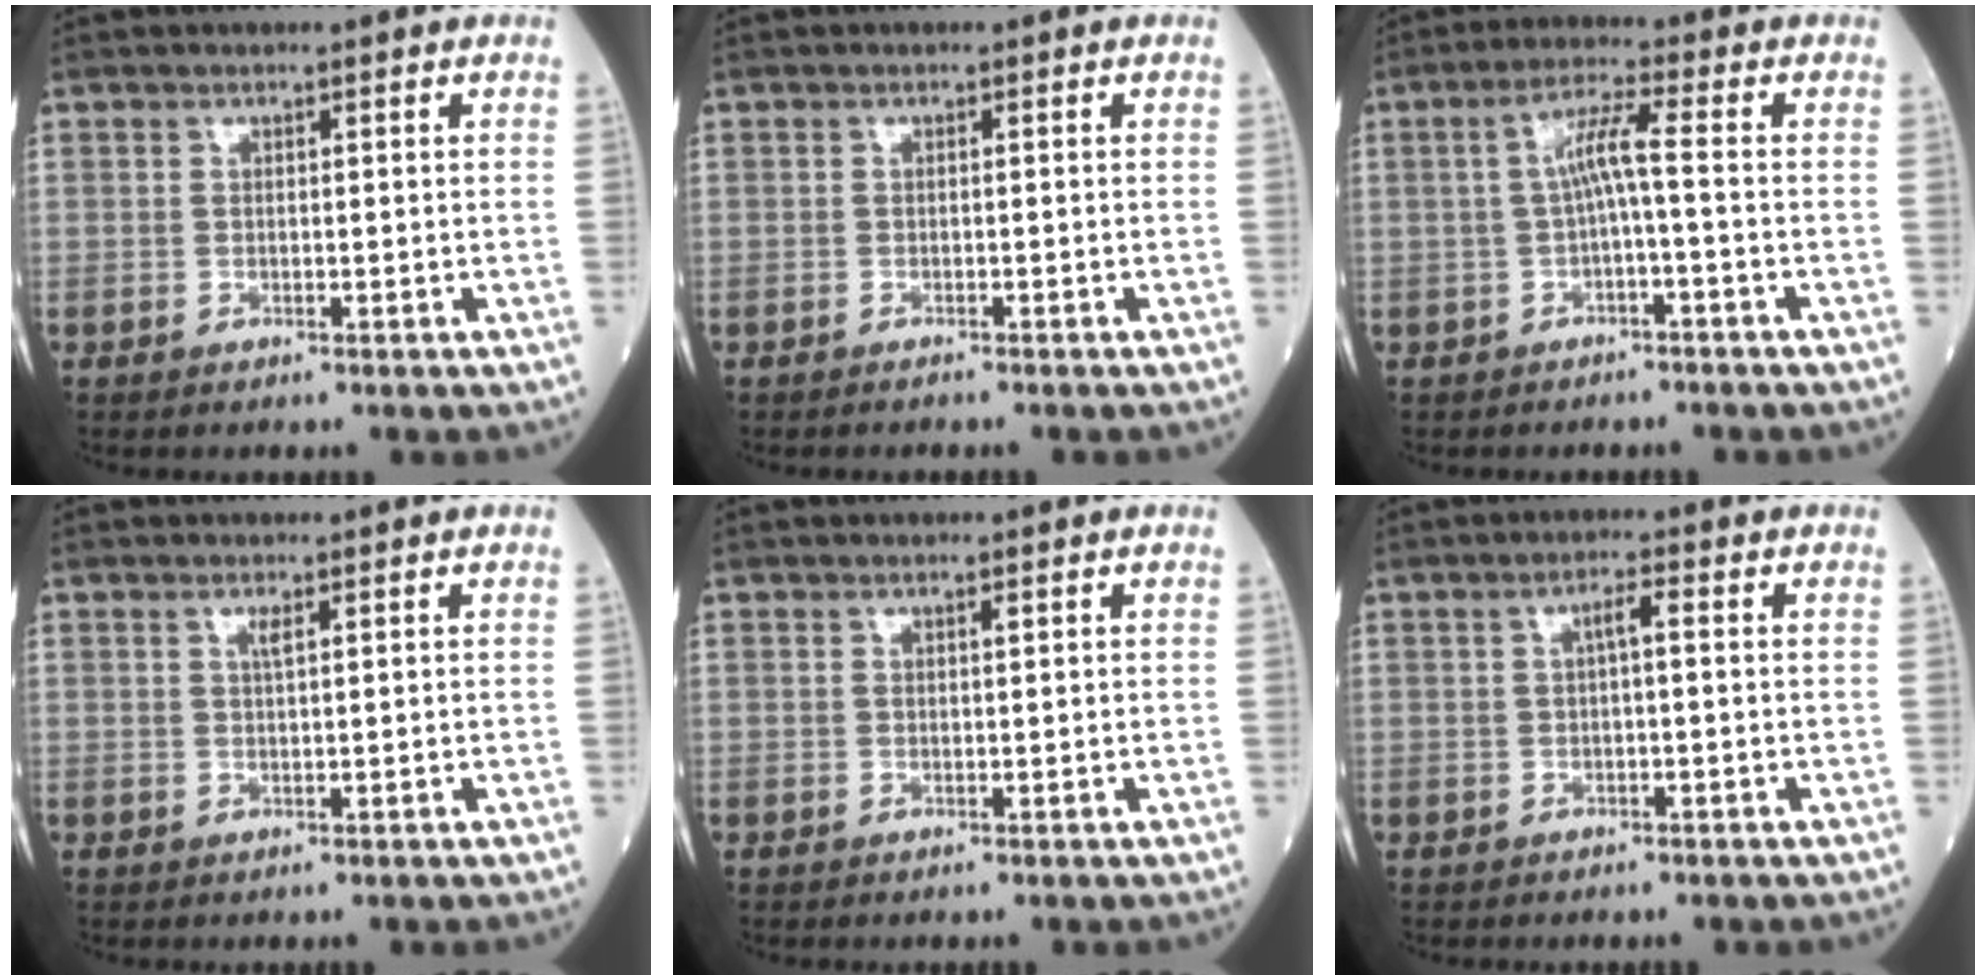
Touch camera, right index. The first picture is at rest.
{"total": 0.9, "force": [-0.8, -0.1, 0.3], "torque": [-0.008, -0.001, -0.013]}
{"total": 4.6, "force": [-0.4, -0.1, 4.6], "torque": [-0.086, 0.020, -0.006]}
{"total": 1.1, "force": [0.5, 0.0, 1.0], "torque": [-0.022, -0.001, 0.010]}
{"total": 0.5, "force": [0.2, 0.0, 0.5], "torque": [-0.007, 0.001, 0.004]}
{"total": 2.2, "force": [0.3, 0.2, 2.2], "torque": [-0.037, 0.004, 0.004]}